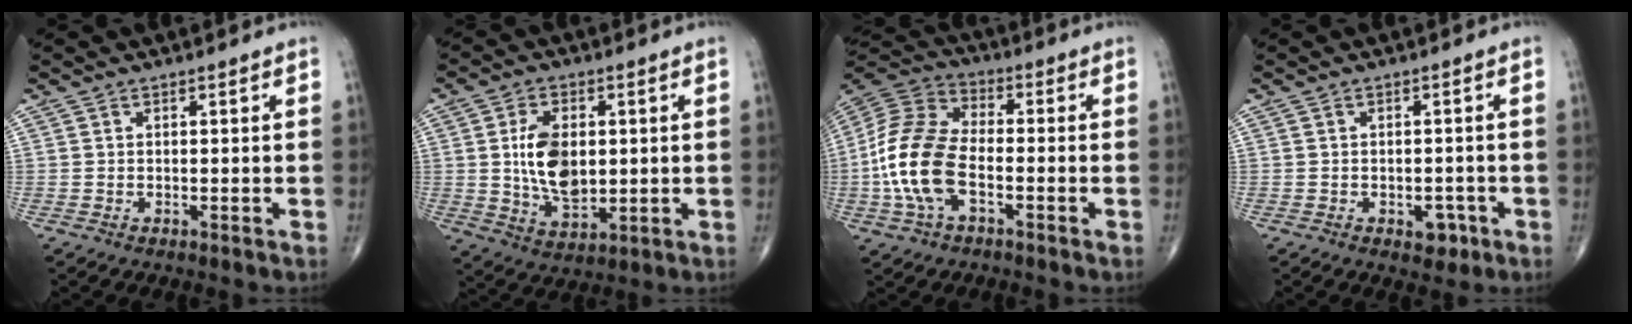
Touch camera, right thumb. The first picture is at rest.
{"total": 11.1, "force": [1.0, 6.7, 8.9], "torque": [-0.146, -0.014, 0.027]}
{"total": 15.2, "force": [-3.5, 8.2, 12.3], "torque": [-0.262, 0.030, -0.073]}
{"total": 3.3, "force": [-1.5, 2.1, 2.0], "torque": [-0.008, 0.008, -0.016]}